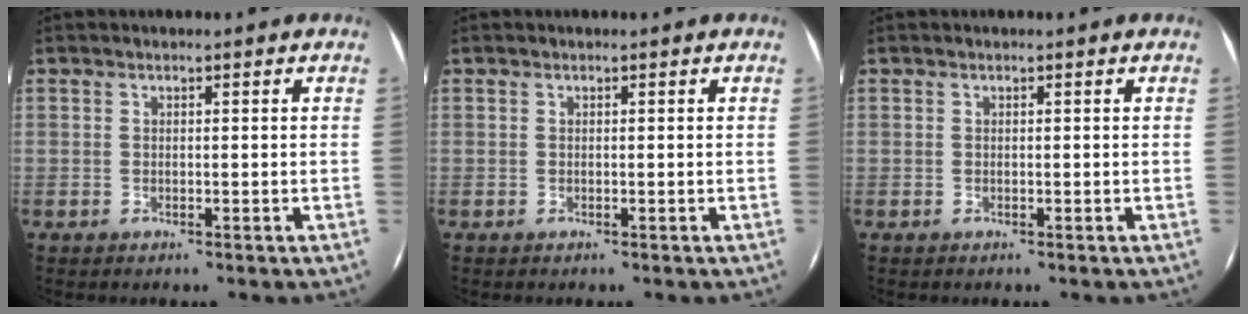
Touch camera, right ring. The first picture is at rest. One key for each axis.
{"total": 0.0}
{"total": 0.0}